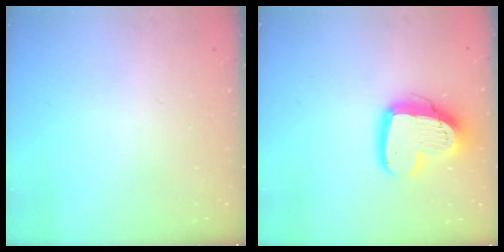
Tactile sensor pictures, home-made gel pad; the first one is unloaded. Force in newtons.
{"total": 15.5, "press": 15.4, "slide": 1.4}